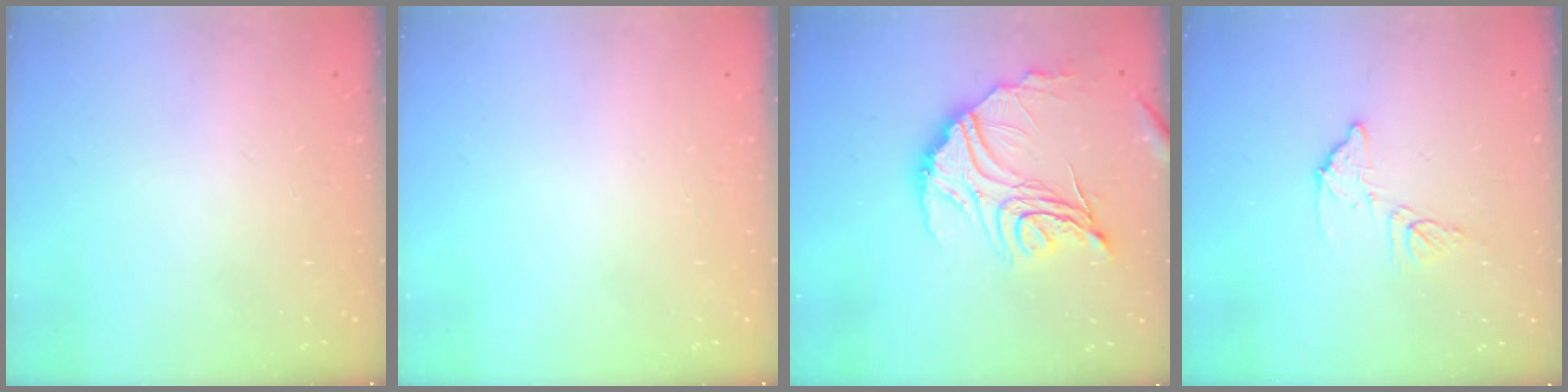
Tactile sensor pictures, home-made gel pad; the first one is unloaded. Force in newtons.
{"total": 0.0}
{"total": 20.5, "press": 20.5, "slide": 1.3}
{"total": 8.9, "press": 8.9, "slide": 0.5}